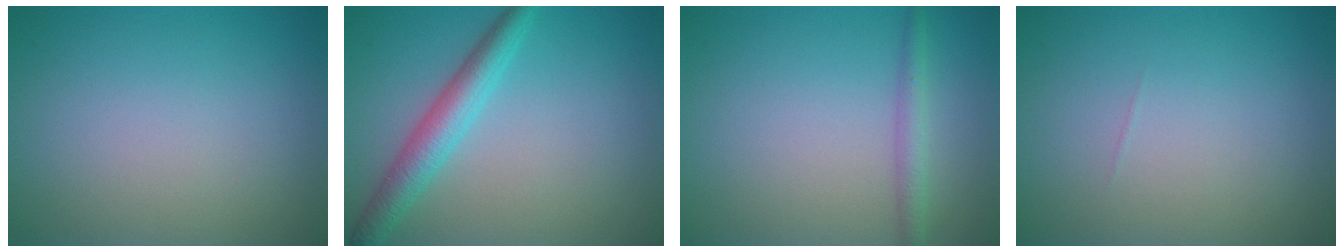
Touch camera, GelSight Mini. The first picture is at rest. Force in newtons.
{"total": 3.7, "press": 3.7, "slide": 0.2}
{"total": 1.8, "press": 1.8, "slide": 0.1}
{"total": 0.0}